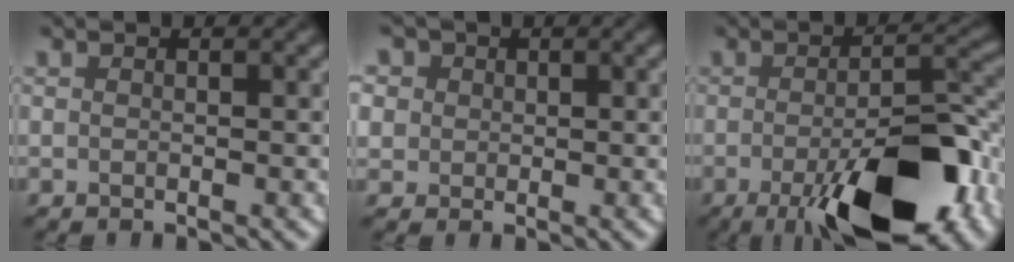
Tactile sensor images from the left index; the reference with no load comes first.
{"total": 5.3, "force": [2.5, 4.2, 2.1], "torque": [-0.055, 0.019, 0.027]}
{"total": 13.1, "force": [-5.8, 4.3, 11.0], "torque": [-0.170, -0.013, -0.093]}